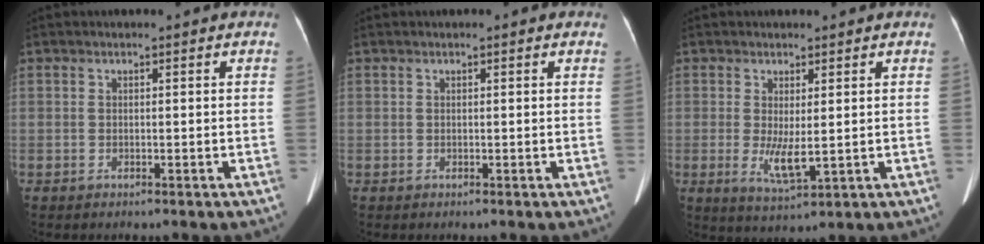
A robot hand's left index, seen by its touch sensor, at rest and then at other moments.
{"total": 0.0}
{"total": 4.4, "force": [-0.1, 1.1, 4.2], "torque": [-0.084, -0.017, 0.008]}